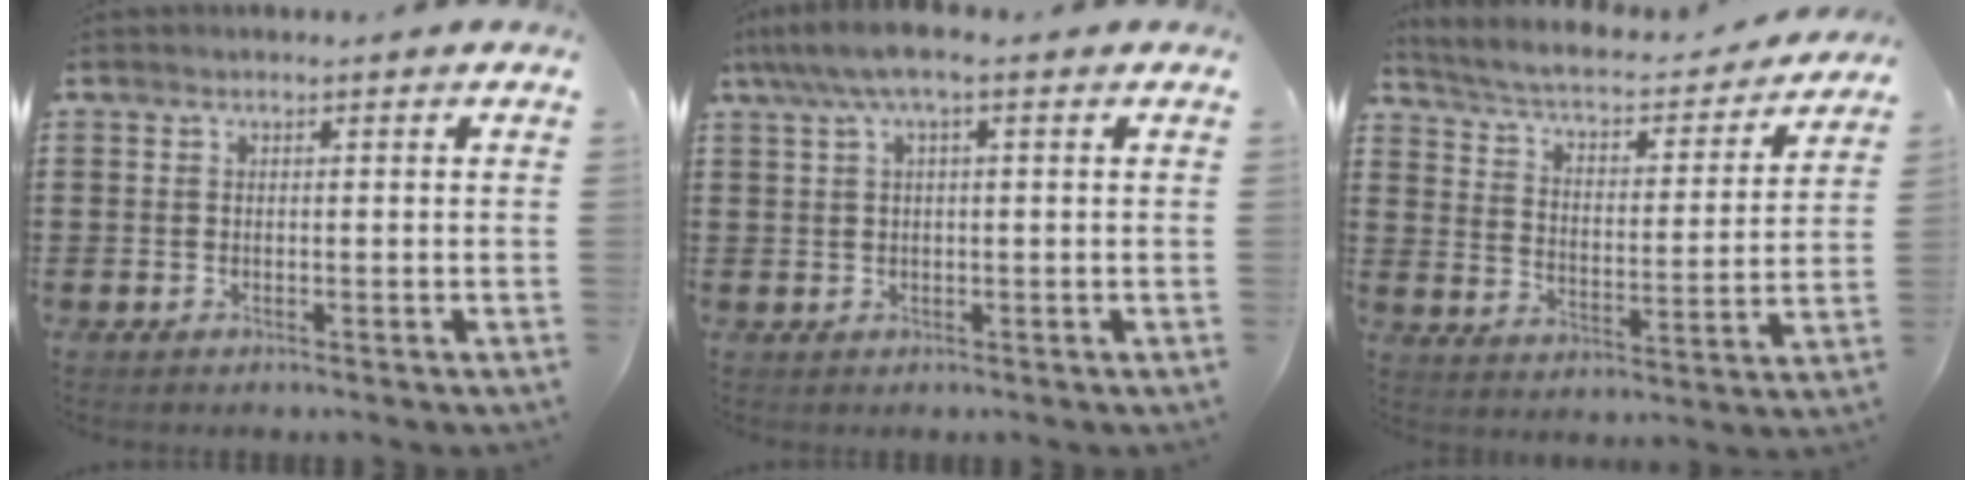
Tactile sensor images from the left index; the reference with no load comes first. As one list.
[{"total": 3.5, "force": [1.0, 0.7, 3.2], "torque": [-0.068, 0.002, 0.013]}, {"total": 4.4, "force": [3.9, 0.6, 1.9], "torque": [-0.059, -0.030, 0.058]}]